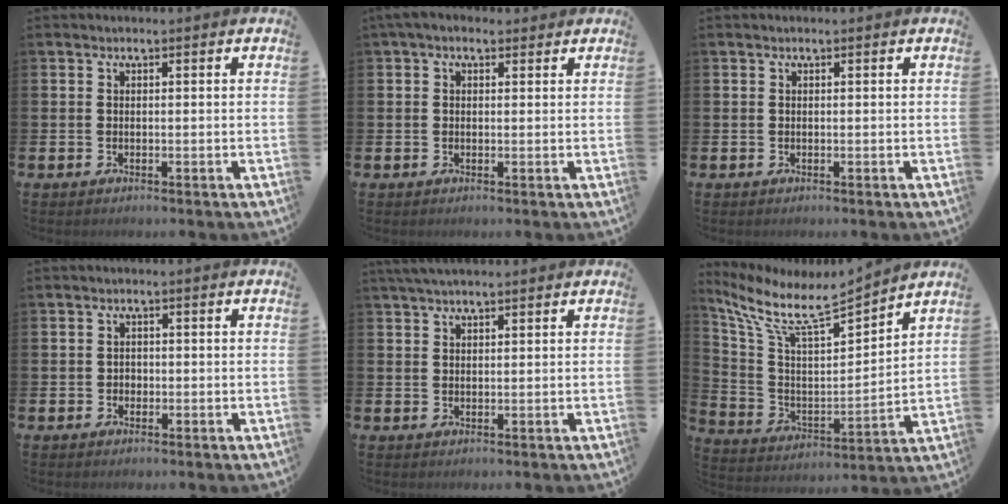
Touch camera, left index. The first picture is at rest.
{"total": 2.2, "force": [1.4, 1.3, 1.0], "torque": [-0.009, 0.003, 0.021]}
{"total": 0.0}
{"total": 1.1, "force": [-0.3, 1.0, 0.3], "torque": [-0.007, 0.005, -0.008]}
{"total": 2.4, "force": [2.2, 0.5, 1.1], "torque": [-0.023, 0.002, 0.039]}
{"total": 8.7, "force": [7.7, 1.1, 4.0], "torque": [-0.121, -0.060, 0.125]}